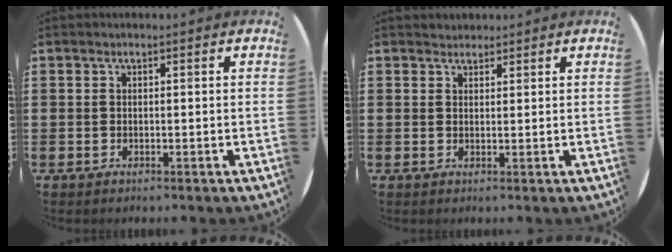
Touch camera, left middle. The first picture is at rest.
{"total": 1.4, "force": [1.3, 0.4, -0.1], "torque": [0.000, 0.003, 0.026]}